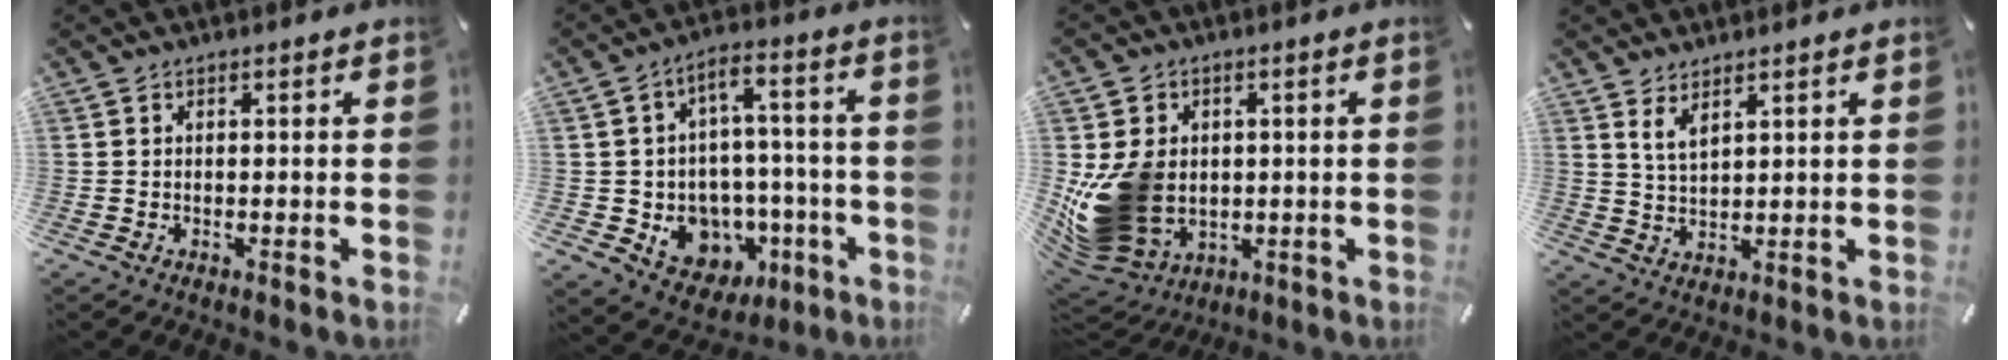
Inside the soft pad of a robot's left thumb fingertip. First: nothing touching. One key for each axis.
{"total": 10.5, "fx": -2.5, "fy": 9.5, "fz": 3.8, "tx": -0.033, "ty": 0.005, "tz": -0.028}
{"total": 14.5, "fx": -0.5, "fy": 12.3, "fz": 7.6, "tx": -0.167, "ty": -0.005, "tz": -0.004}
{"total": 4.0, "fx": 2.9, "fy": 1.3, "fz": 2.4, "tx": -0.053, "ty": -0.009, "tz": 0.054}